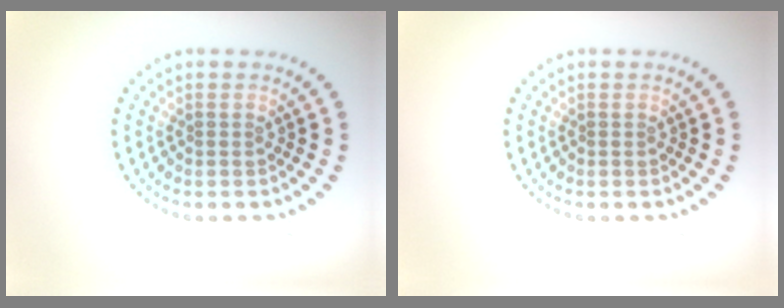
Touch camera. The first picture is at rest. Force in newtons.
{"total": 0.0}